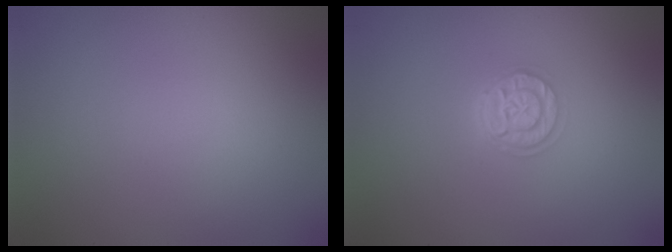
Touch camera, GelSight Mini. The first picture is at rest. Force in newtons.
{"total": 2.8, "press": 2.1, "slide": 1.8}